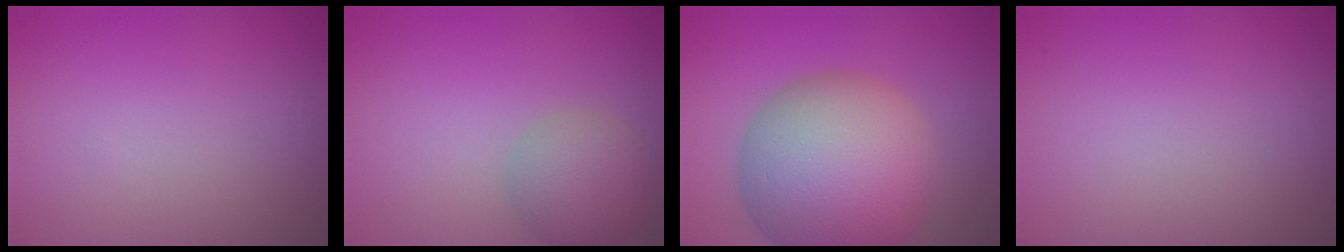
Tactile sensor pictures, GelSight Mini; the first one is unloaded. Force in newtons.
{"total": 3.9, "press": 3.9, "slide": 0.1}
{"total": 13.5, "press": 13.5, "slide": 0.2}
{"total": 0.0}